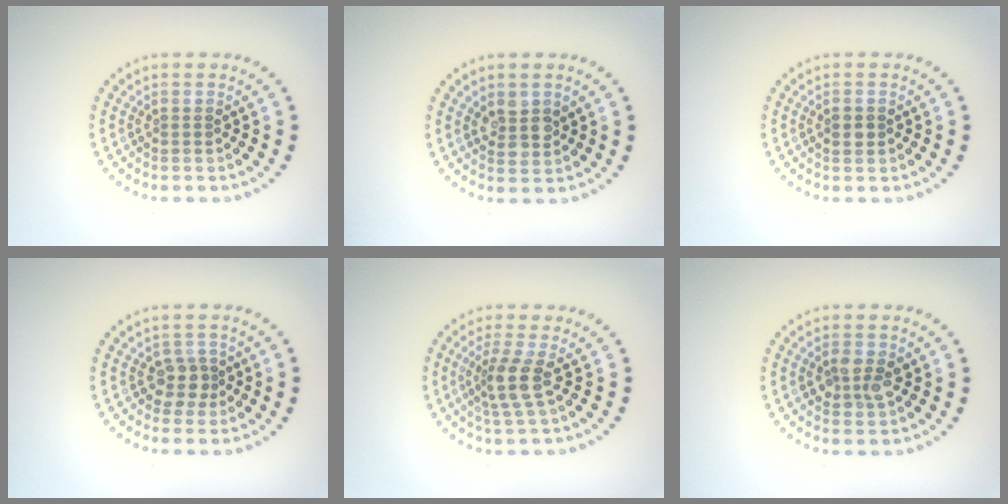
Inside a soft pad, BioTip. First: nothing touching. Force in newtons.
{"total": 2.3, "press": 2.1, "slide": 0.9}
{"total": 1.5, "press": 1.5, "slide": 0.1}
{"total": 2.1, "press": 1.8, "slide": 1.2}
{"total": 2.9, "press": 2.3, "slide": 1.8}
{"total": 2.3, "press": 2.3, "slide": 0.2}